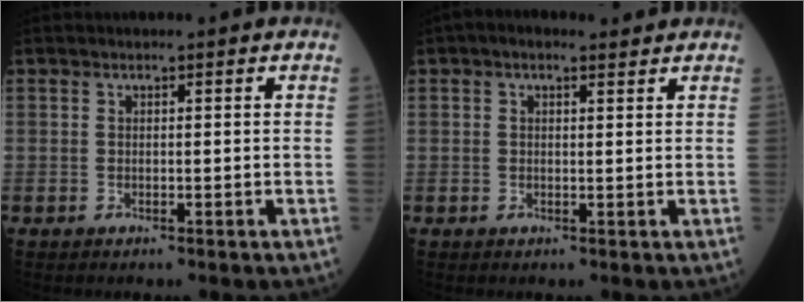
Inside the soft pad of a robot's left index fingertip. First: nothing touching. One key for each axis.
{"total": 3.2, "fx": 2.2, "fy": 1.5, "fz": 1.9, "tx": -0.042, "ty": 0.022, "tz": 0.036}